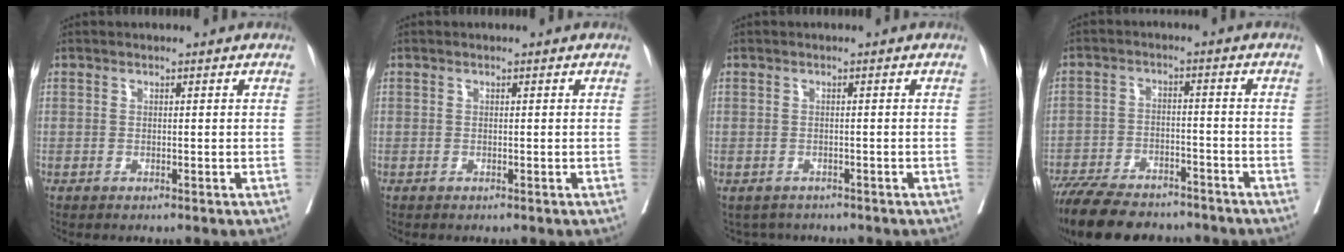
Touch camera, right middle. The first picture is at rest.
{"total": 0.0}
{"total": 3.4, "force": [-2.9, 1.9, 0.2], "torque": [0.002, 0.002, -0.041]}
{"total": 15.5, "force": [-13.1, 4.9, 6.5], "torque": [-0.126, -0.007, -0.200]}